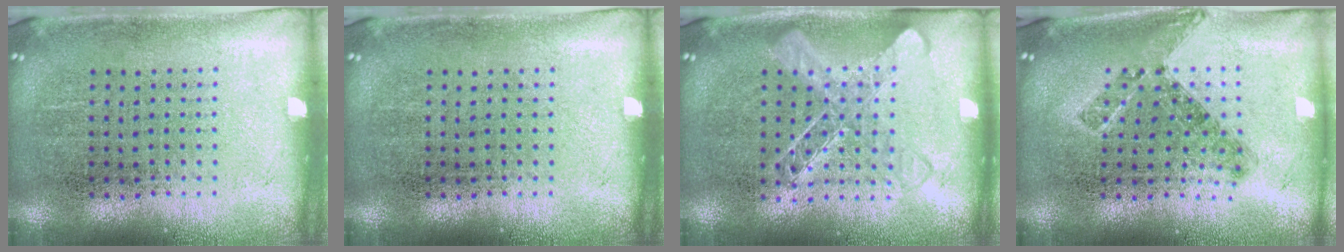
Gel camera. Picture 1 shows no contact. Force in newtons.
{"total": 0.0}
{"total": 1.4, "press": 1.4, "slide": 0.4}
{"total": 0.8, "press": 0.8, "slide": 0.2}